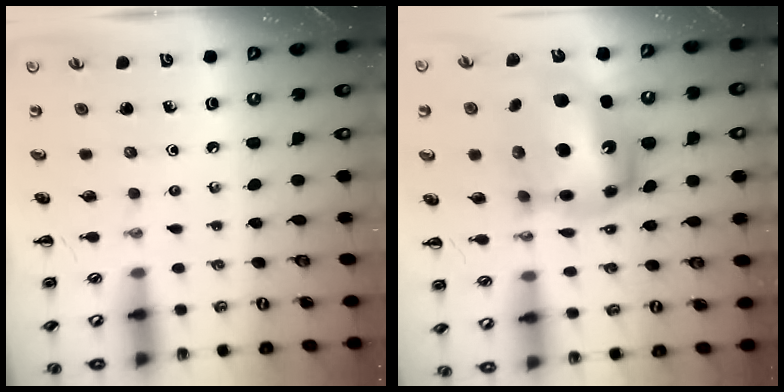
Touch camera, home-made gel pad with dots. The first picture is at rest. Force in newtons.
{"total": 18.9, "press": 18.3, "slide": 4.9}